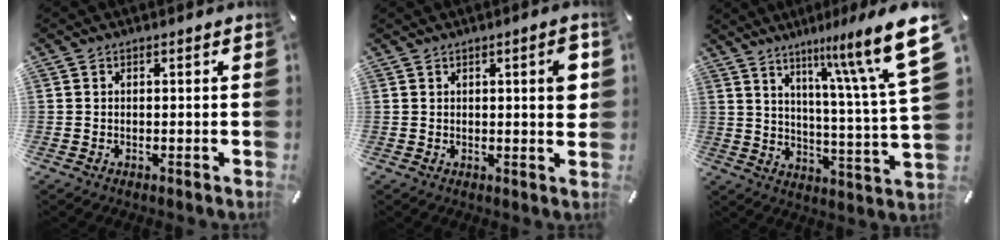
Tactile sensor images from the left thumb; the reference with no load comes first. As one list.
[{"total": 5.2, "force": [1.5, 1.2, 4.8], "torque": [-0.068, -0.006, 0.019]}, {"total": 18.3, "force": [10.9, 2.4, 14.6], "torque": [-0.215, -0.073, 0.162]}]